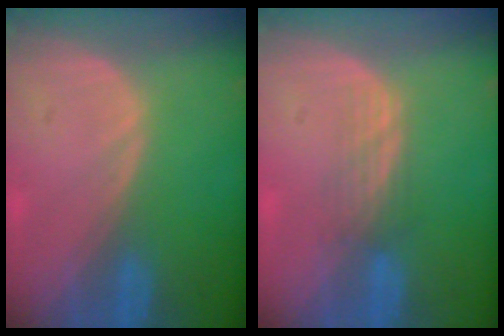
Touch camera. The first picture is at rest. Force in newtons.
{"total": 2.9, "press": 2.6, "slide": 1.3}